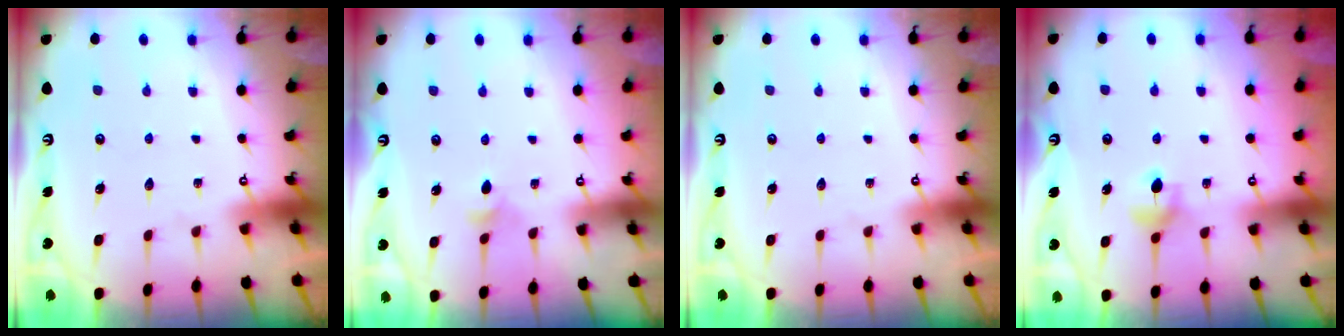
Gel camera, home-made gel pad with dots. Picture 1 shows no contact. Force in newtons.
{"total": 3.4, "press": 3.3, "slide": 0.7}
{"total": 0.0}
{"total": 5.9, "press": 5.9, "slide": 0.5}